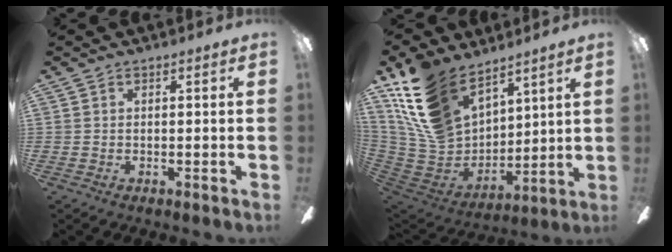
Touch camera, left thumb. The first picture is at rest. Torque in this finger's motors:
{"motor_torque": [2.38, 2.17, 1.59, -1.18, 0.65]}